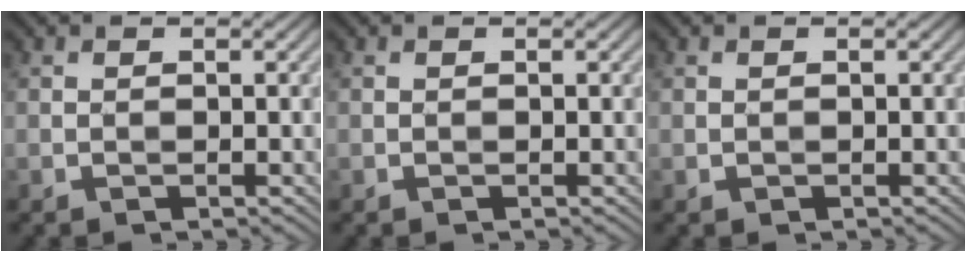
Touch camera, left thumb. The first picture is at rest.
{"total": 0.0}
{"total": 0.0}